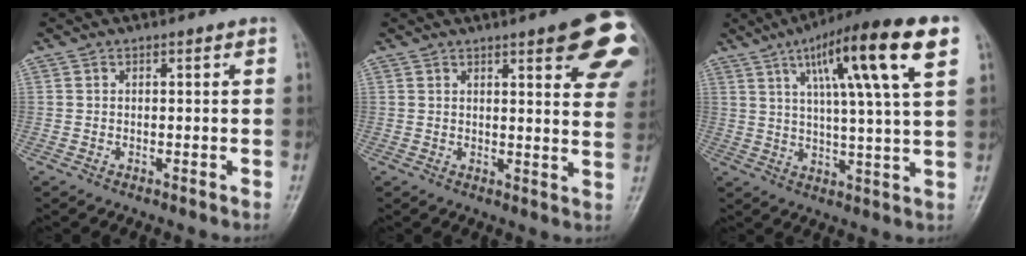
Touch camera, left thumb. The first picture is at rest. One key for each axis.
{"total": 15.3, "fx": 8.1, "fy": 3.8, "fz": 12.4, "tx": -0.127, "ty": -0.028, "tz": 0.087}
{"total": 18.1, "fx": 7.8, "fy": 2.4, "fz": 16.2, "tx": -0.249, "ty": -0.006, "tz": 0.117}